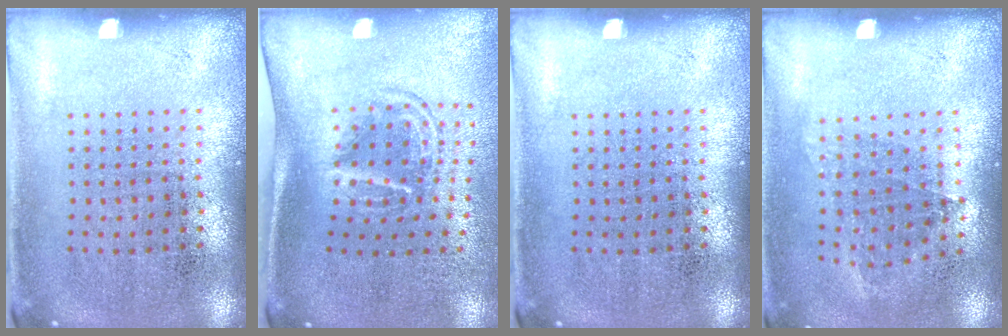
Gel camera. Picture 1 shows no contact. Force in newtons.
{"total": 1.8, "press": 1.2, "slide": 1.3}
{"total": 0.0}
{"total": 1.0, "press": 0.8, "slide": 0.6}